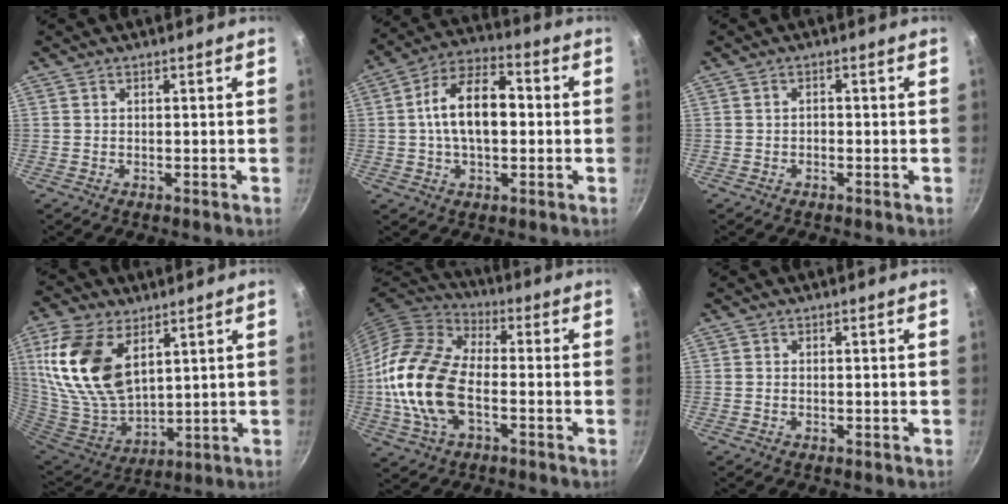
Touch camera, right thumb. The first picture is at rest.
{"total": 13.8, "force": [0.4, 7.9, 11.3], "torque": [-0.166, 0.037, -0.005]}
{"total": 1.0, "force": [-0.4, 0.7, 0.6], "torque": [-0.009, 0.006, -0.007]}
{"total": 19.5, "force": [7.7, 11.4, 13.9], "torque": [-0.269, -0.038, 0.161]}
{"total": 18.3, "force": [-3.1, 10.6, 14.6], "torque": [-0.277, 0.029, -0.073]}
{"total": 0.0}